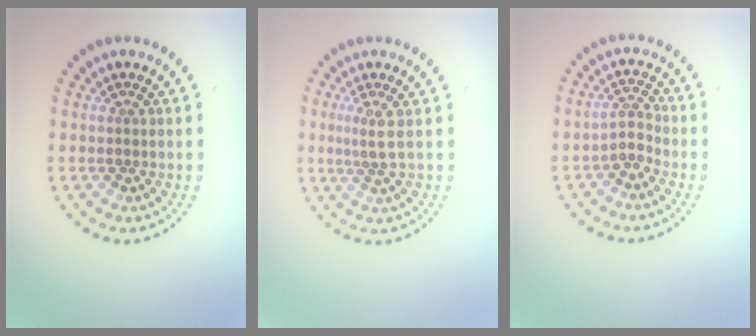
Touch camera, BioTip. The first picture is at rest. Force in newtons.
{"total": 1.7, "press": 1.2, "slide": 1.3}
{"total": 1.9, "press": 1.4, "slide": 1.2}